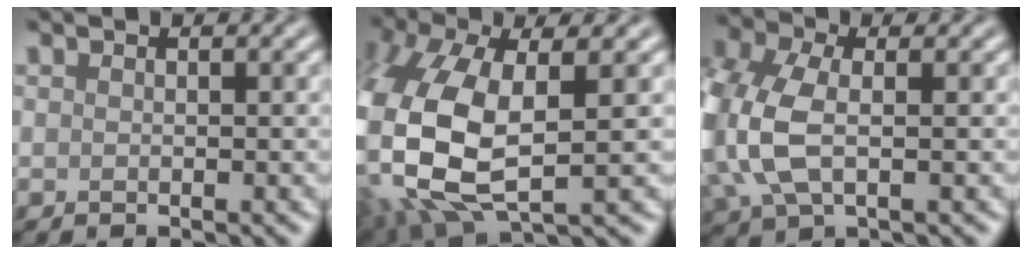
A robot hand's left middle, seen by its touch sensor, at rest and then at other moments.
{"total": 13.9, "force": [-1.3, 8.0, 11.3], "torque": [-0.299, -0.041, -0.005]}
{"total": 8.7, "force": [0.0, 5.7, 6.6], "torque": [-0.187, -0.001, 0.003]}